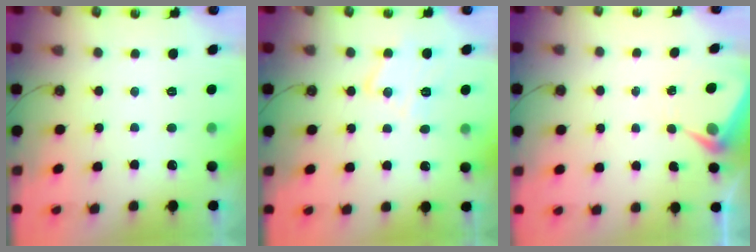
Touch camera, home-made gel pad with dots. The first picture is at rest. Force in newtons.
{"total": 12.2, "press": 12.2, "slide": 0.8}
{"total": 5.8, "press": 5.8, "slide": 0.5}